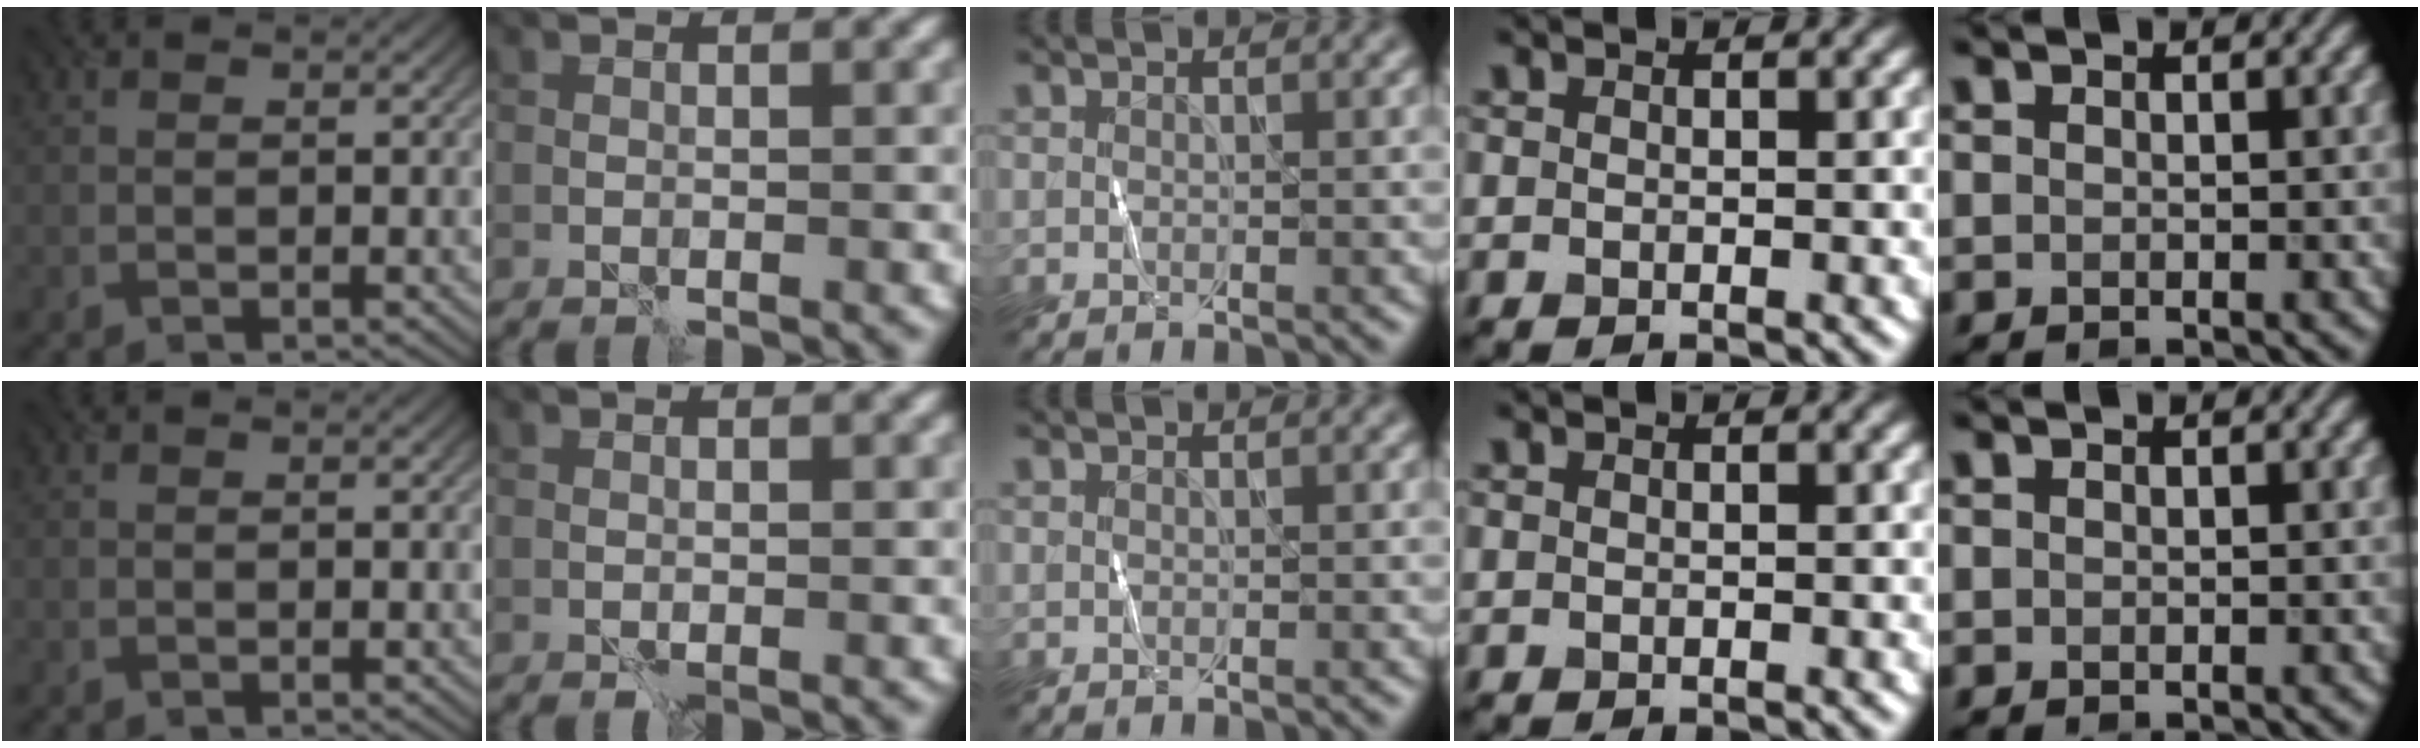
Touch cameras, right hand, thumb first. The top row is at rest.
{}